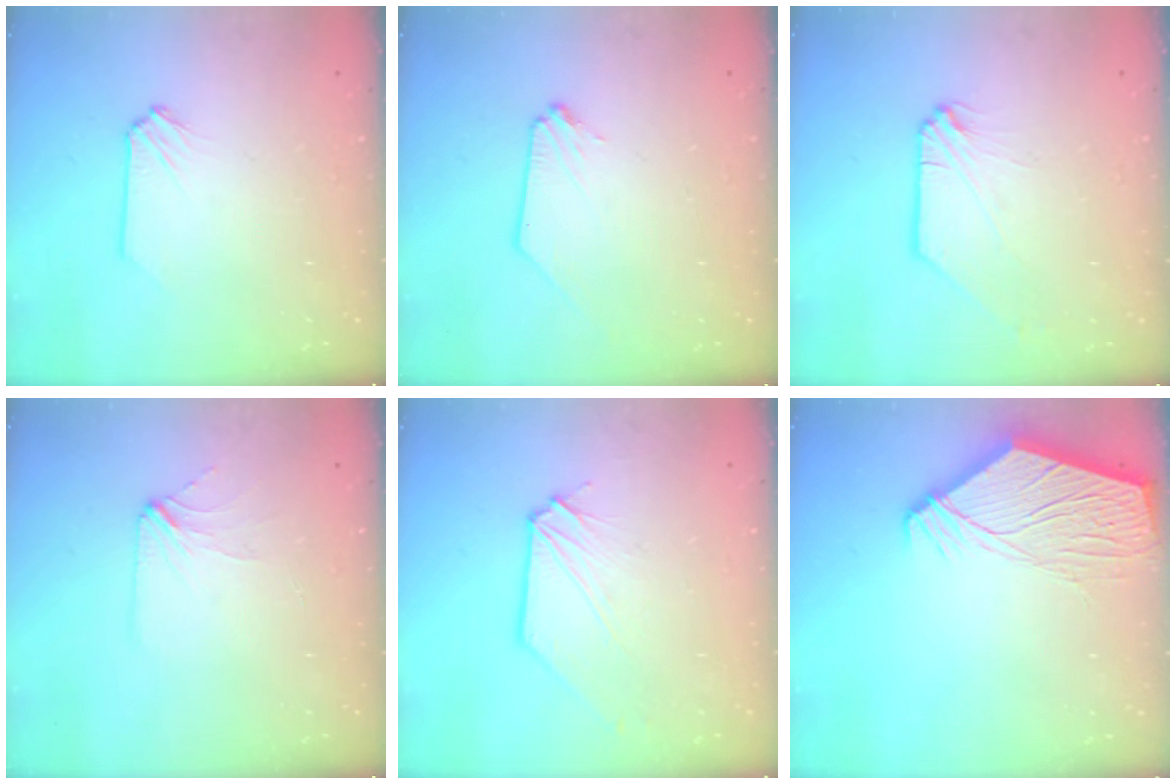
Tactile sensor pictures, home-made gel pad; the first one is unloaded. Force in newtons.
{"total": 0.0}
{"total": 0.9, "press": 0.9, "slide": 0.1}
{"total": 2.8, "press": 2.8, "slide": 0.4}
{"total": 1.1, "press": 1.1, "slide": 0.1}
{"total": 13.8, "press": 13.8, "slide": 1.5}